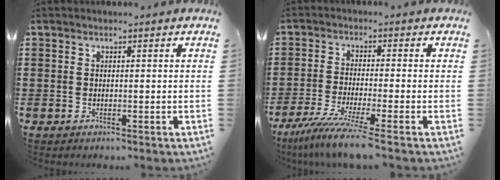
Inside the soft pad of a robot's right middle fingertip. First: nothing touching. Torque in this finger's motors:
{"motor_torque": [2.14, 0.01, 0.25, 0.14]}